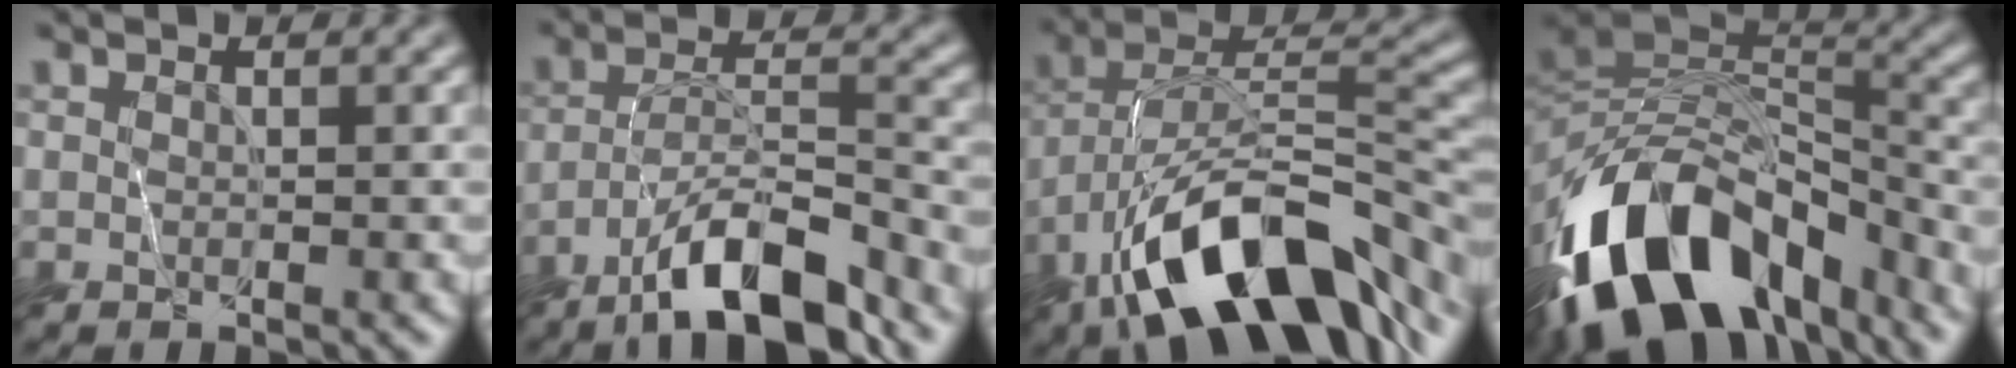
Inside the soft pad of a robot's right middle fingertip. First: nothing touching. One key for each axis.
{"total": 8.7, "fx": -6.9, "fy": 1.5, "fz": 5.2, "tx": -0.081, "ty": 0.006, "tz": -0.127}
{"total": 13.2, "fx": -8.3, "fy": 4.7, "fz": 9.2, "tx": -0.154, "ty": 0.007, "tz": -0.152}
{"total": 14.7, "fx": -9.0, "fy": 7.8, "fz": 8.5, "tx": -0.180, "ty": 0.014, "tz": -0.145}